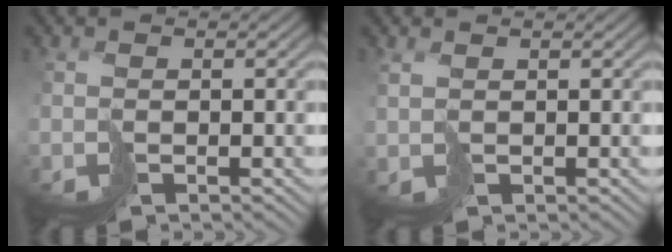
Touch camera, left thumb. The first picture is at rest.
{"total": 1.1, "force": [1.1, 0.0, -0.2], "torque": [0.002, 0.003, 0.027]}